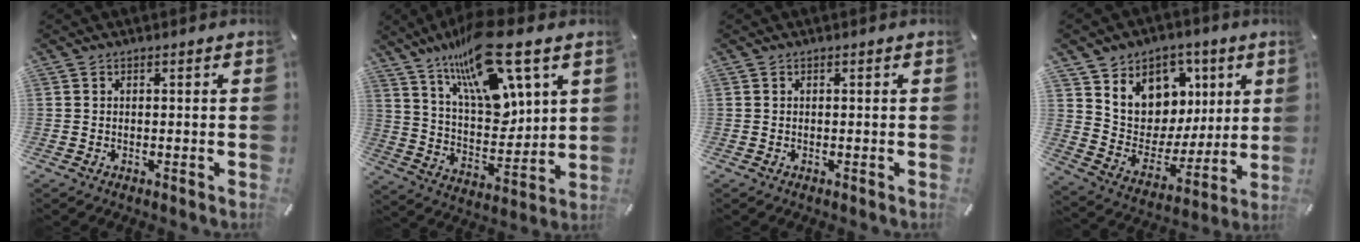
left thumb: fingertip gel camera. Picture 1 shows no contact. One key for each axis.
{"total": 19.2, "fx": 12.8, "fy": 7.4, "fz": 12.2, "tx": -0.211, "ty": -0.078, "tz": 0.218}
{"total": 0.0}
{"total": 10.7, "fx": 4.5, "fy": 9.5, "fz": 1.6, "tx": -0.033, "ty": -0.056, "tz": 0.089}